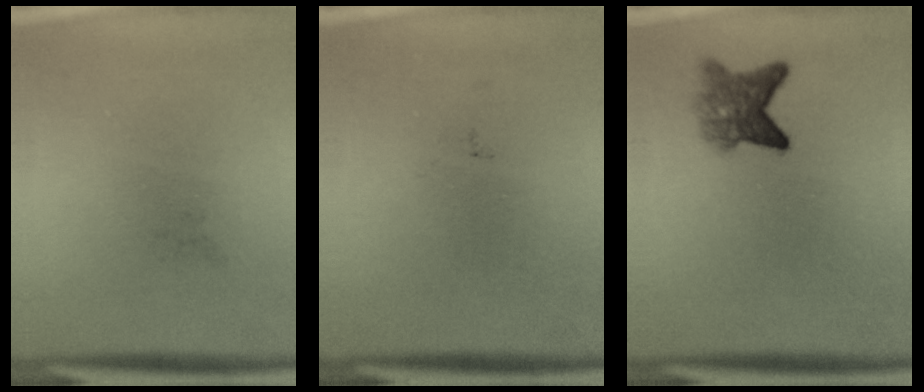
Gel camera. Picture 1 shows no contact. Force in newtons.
{"total": 0.0}
{"total": 4.1}